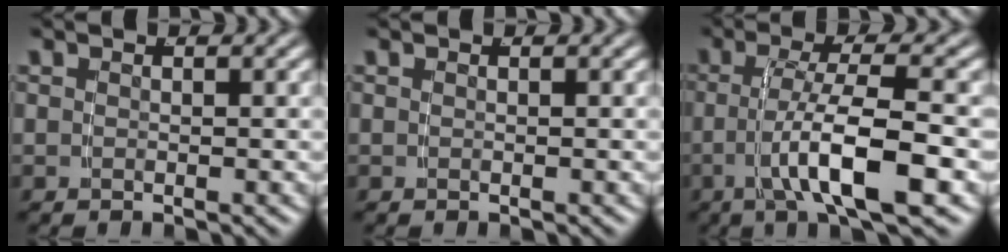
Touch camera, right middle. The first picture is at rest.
{"total": 0.0}
{"total": 6.4, "force": [-2.1, 0.9, 5.9], "torque": [-0.104, -0.004, -0.033]}